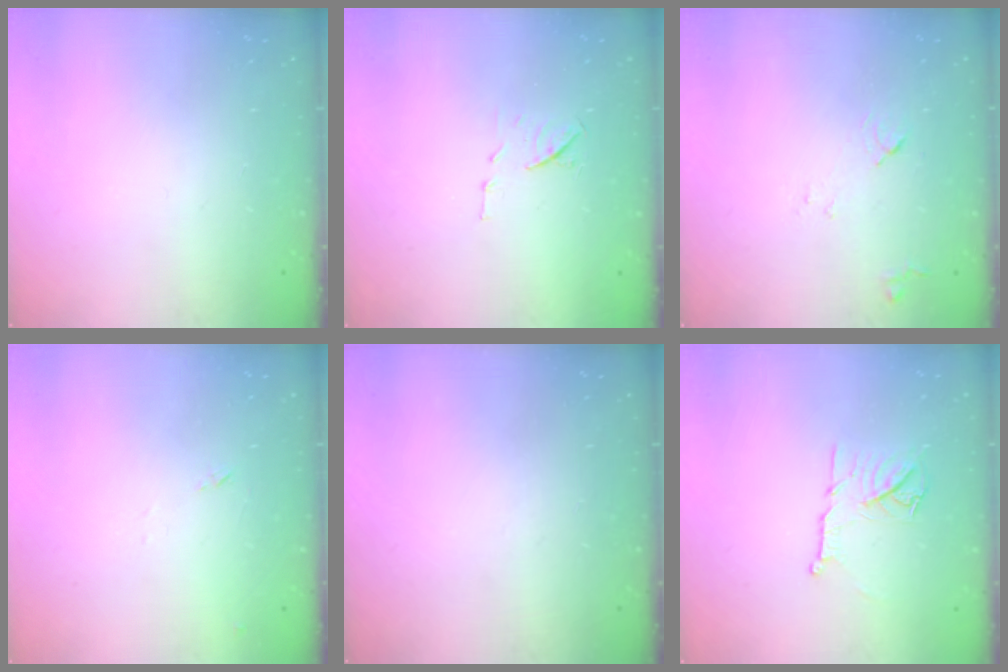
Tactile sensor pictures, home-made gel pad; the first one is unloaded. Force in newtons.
{"total": 7.1, "press": 6.9, "slide": 1.3}
{"total": 8.0, "press": 7.9, "slide": 0.8}
{"total": 7.2, "press": 7.1, "slide": 0.6}
{"total": 0.0}
{"total": 11.4, "press": 11.4, "slide": 0.6}